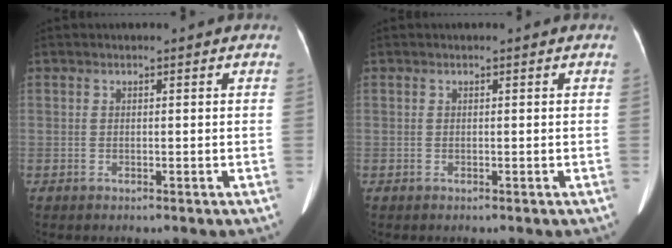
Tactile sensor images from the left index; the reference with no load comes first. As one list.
[{"total": 0.0}]